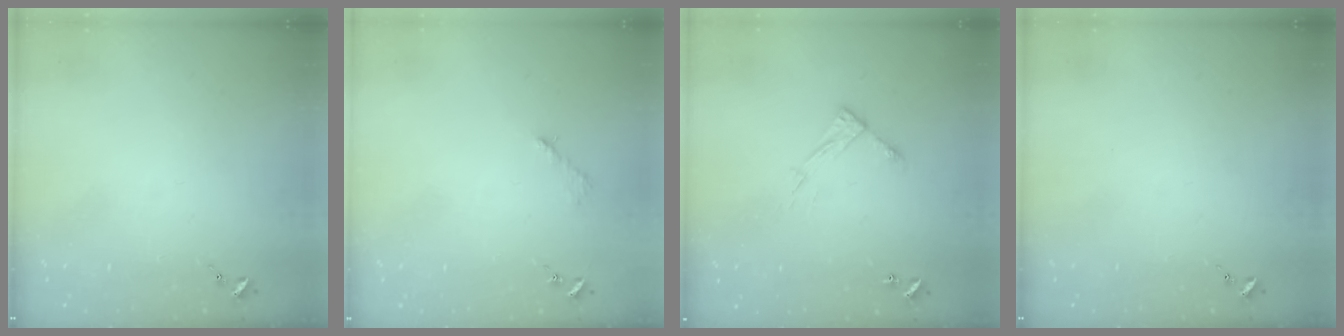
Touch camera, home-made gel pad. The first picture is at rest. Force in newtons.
{"total": 2.6, "press": 2.6, "slide": 0.4}
{"total": 8.1, "press": 8.1, "slide": 0.6}
{"total": 0.0}